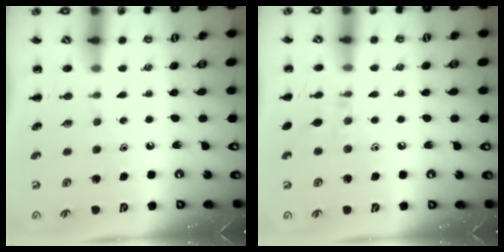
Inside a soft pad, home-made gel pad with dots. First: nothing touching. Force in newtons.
{"total": 6.0, "press": 5.7, "slide": 1.9}